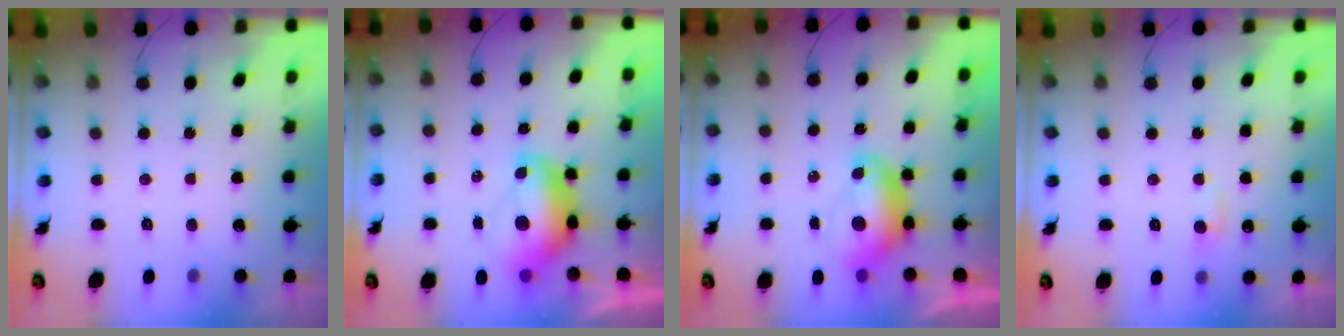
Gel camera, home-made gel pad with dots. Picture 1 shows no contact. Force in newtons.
{"total": 9.5, "press": 9.5, "slide": 1.1}
{"total": 8.5, "press": 8.4, "slide": 1.0}
{"total": 4.8, "press": 4.7, "slide": 0.6}